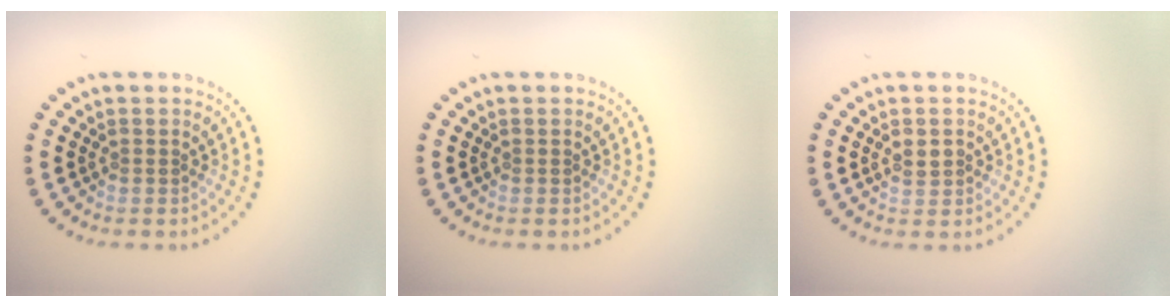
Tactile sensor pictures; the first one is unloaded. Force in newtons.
{"total": 0.0}
{"total": 1.3, "press": 1.3, "slide": 0.2}